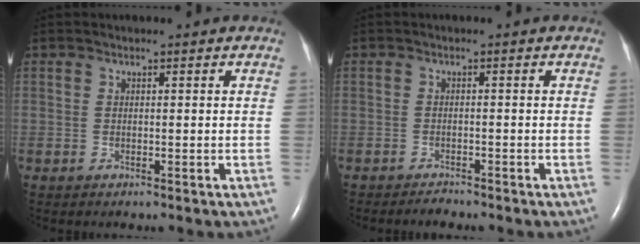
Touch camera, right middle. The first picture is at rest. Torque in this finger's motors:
{"motor_torque": [-0.03, -0.05, -0.03, -0.01]}